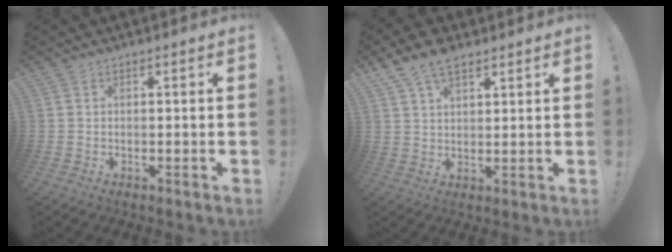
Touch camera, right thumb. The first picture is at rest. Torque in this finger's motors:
{"motor_torque": [0.06, 0.12, 0.72, 0.71, 0.26]}